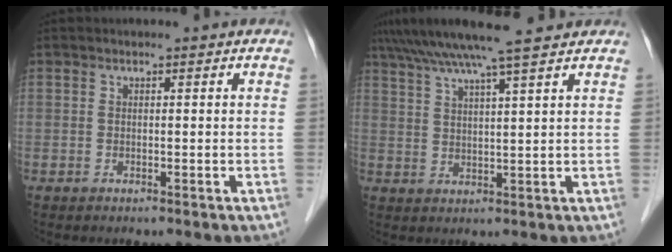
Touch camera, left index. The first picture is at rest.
{"total": 11.7, "force": [9.7, -0.5, 6.7], "torque": [-0.113, 0.029, 0.141]}